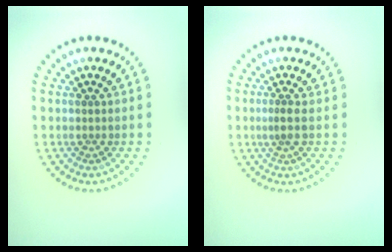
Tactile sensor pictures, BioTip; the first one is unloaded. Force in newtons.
{"total": 1.3, "press": 0.8, "slide": 0.9}